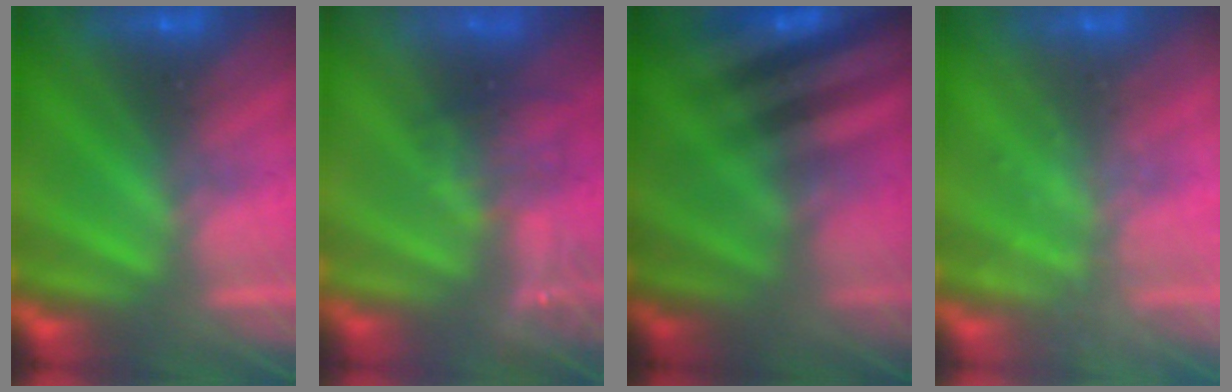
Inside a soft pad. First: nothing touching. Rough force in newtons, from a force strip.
{"total": 4.4}
{"total": 2.9}
{"total": 1.7}